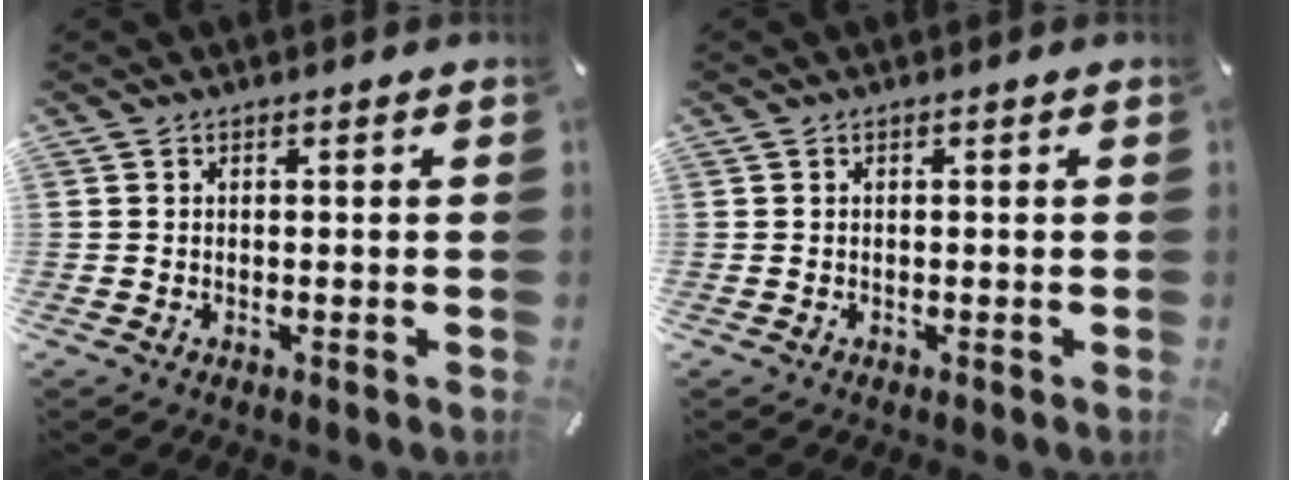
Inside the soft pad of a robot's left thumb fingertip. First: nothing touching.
{"total": 0.0}